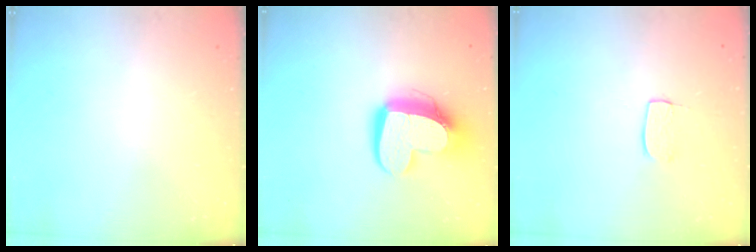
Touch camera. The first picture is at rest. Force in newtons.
{"total": 14.0, "press": 13.9, "slide": 1.3}
{"total": 5.0, "press": 5.0, "slide": 0.3}